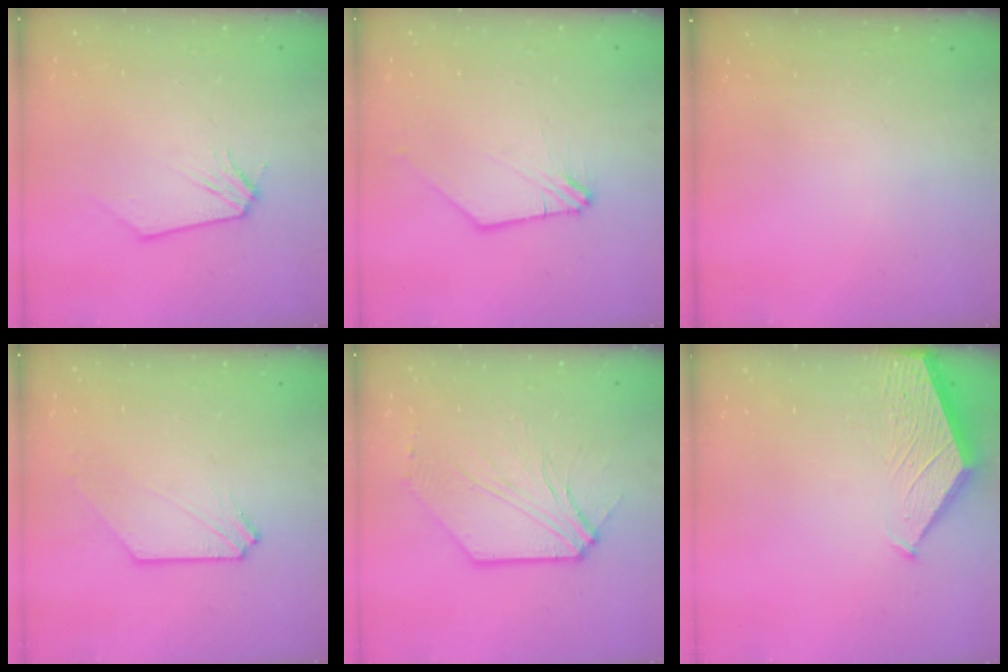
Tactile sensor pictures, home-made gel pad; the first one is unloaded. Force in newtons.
{"total": 1.1, "press": 1.0, "slide": 0.3}
{"total": 0.0}
{"total": 1.4, "press": 1.3, "slide": 0.2}
{"total": 8.2, "press": 8.2, "slide": 1.1}
{"total": 2.1, "press": 2.1, "slide": 0.2}